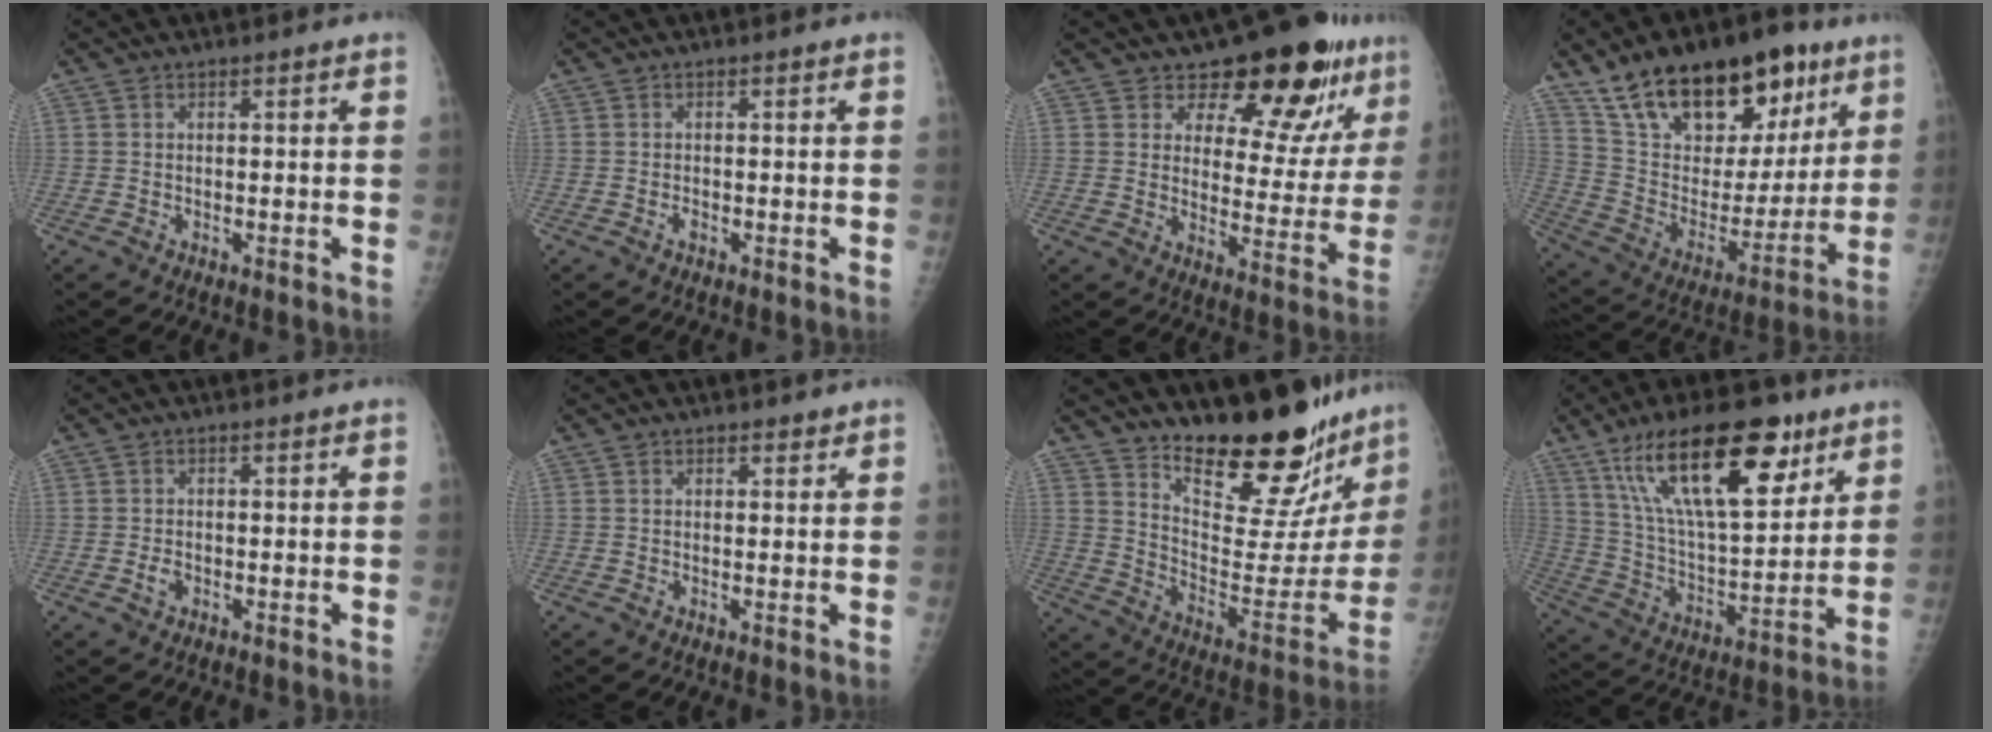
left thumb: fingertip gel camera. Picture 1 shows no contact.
{"total": 0.7, "force": [-0.3, 0.5, 0.5], "torque": [-0.007, 0.001, -0.006]}
{"total": 16.6, "force": [11.6, 7.6, 9.1], "torque": [-0.067, -0.084, 0.149]}
{"total": 26.7, "force": [16.5, 13.2, 16.3], "torque": [-0.222, -0.037, 0.278]}
{"total": 1.4, "force": [-0.4, 1.0, 1.0], "torque": [-0.016, 0.000, -0.007]}
{"total": 1.3, "force": [1.1, 0.6, 0.4], "torque": [0.003, -0.007, 0.014]}
{"total": 25.0, "force": [21.4, 6.6, 11.0], "torque": [-0.124, -0.166, 0.306]}
{"total": 24.5, "force": [13.7, 9.5, 18.0], "torque": [-0.275, -0.040, 0.242]}